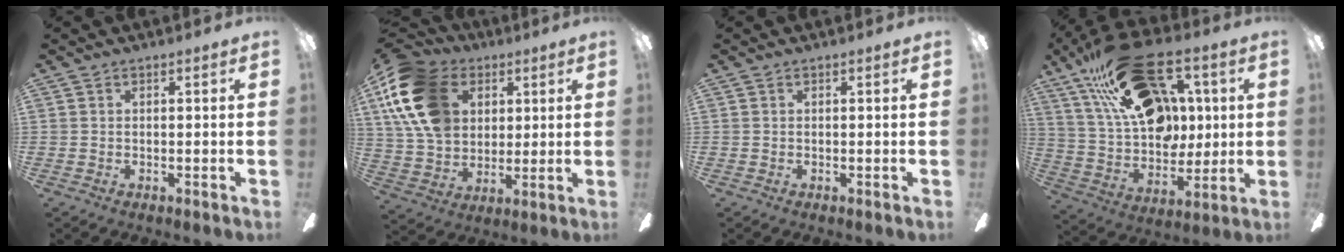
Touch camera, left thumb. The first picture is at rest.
{"total": 19.6, "force": [6.5, 14.5, 11.6], "torque": [-0.240, -0.011, 0.125]}
{"total": 0.0}
{"total": 27.3, "force": [13.8, 15.9, 17.4], "torque": [-0.295, -0.060, 0.247]}